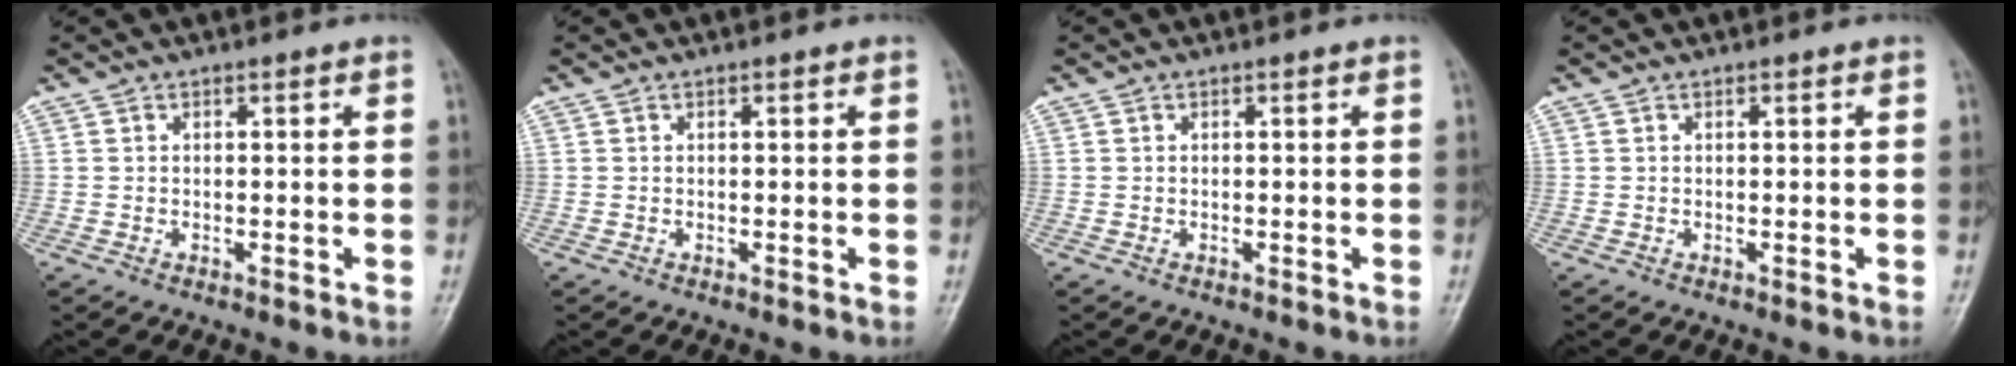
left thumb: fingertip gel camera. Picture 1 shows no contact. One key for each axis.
{"total": 0.0}
{"total": 0.0}
{"total": 0.0}